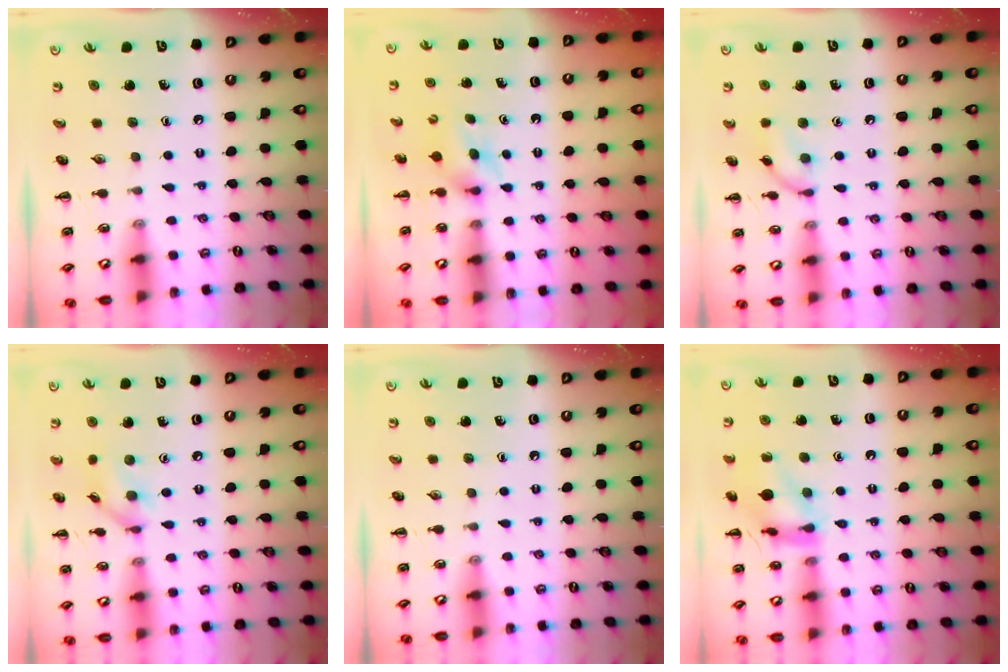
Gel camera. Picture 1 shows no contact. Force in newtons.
{"total": 4.9, "press": 4.7, "slide": 1.3}
{"total": 8.1, "press": 8.1, "slide": 0.2}
{"total": 7.4, "press": 7.3, "slide": 0.5}
{"total": 0.0}
{"total": 12.6, "press": 12.6, "slide": 1.3}